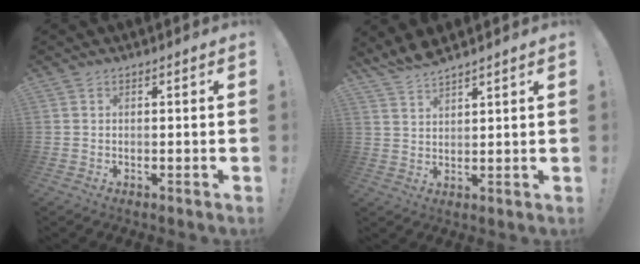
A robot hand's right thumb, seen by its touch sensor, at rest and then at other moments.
{"total": 4.6, "force": [4.5, 0.3, 1.2], "torque": [-0.032, -0.030, 0.085]}